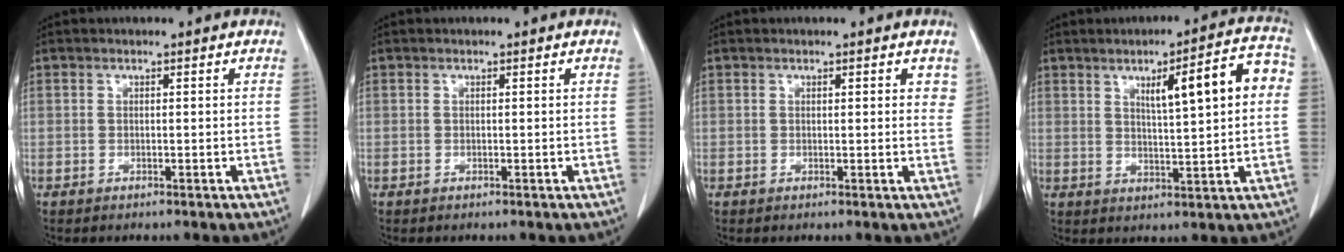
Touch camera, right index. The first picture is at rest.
{"total": 0.0}
{"total": 2.3, "force": [1.5, 0.9, 1.6], "torque": [-0.008, -0.001, 0.013]}
{"total": 10.2, "force": [2.5, 1.5, 9.8], "torque": [-0.135, 0.022, 0.036]}